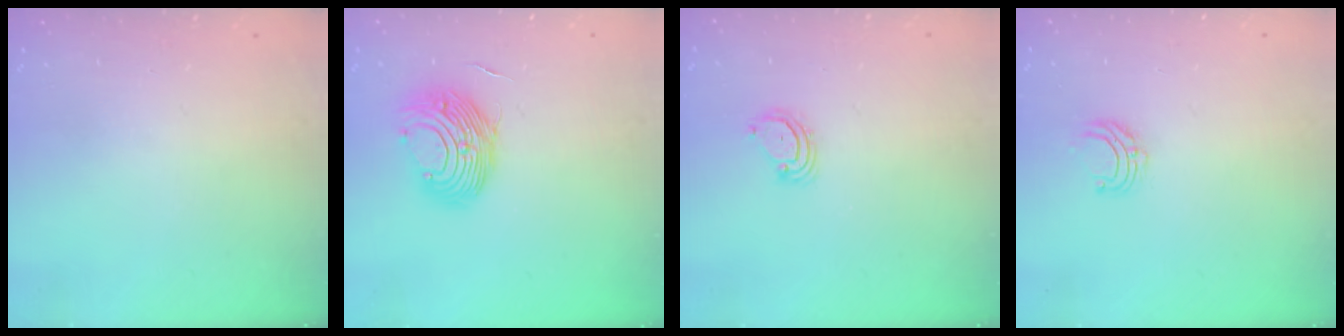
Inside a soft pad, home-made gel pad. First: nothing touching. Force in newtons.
{"total": 13.4, "press": 13.4, "slide": 0.8}
{"total": 3.1, "press": 3.1, "slide": 0.3}
{"total": 5.3, "press": 5.3, "slide": 0.5}